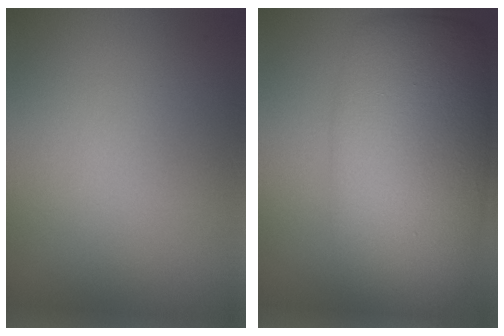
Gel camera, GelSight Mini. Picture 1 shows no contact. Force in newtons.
{"total": 11.8, "press": 11.8, "slide": 0.2}